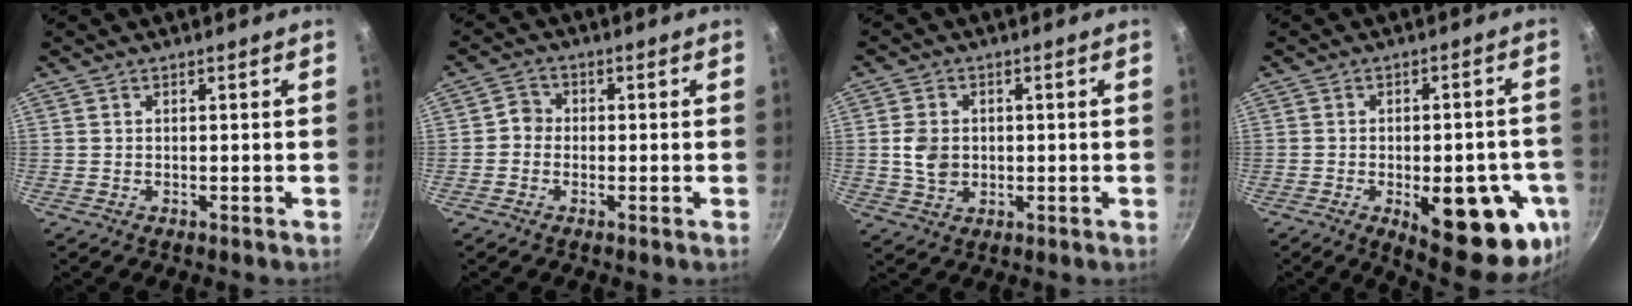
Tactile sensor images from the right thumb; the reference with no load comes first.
{"total": 2.9, "force": [-0.6, 2.6, 1.0], "torque": [0.001, 0.010, -0.020]}
{"total": 5.8, "force": [0.2, 4.6, 3.6], "torque": [-0.056, 0.001, 0.004]}
{"total": 19.2, "force": [-6.2, 7.9, 16.3], "torque": [-0.161, 0.003, -0.071]}